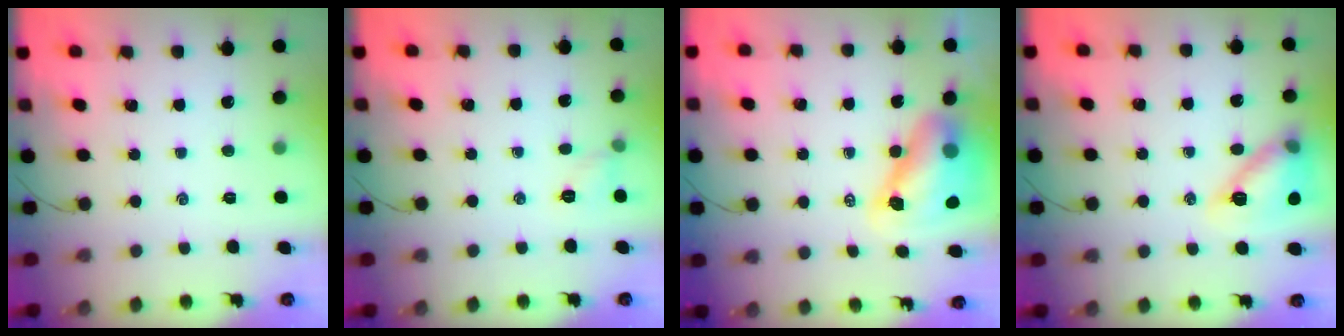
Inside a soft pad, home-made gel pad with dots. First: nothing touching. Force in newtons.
{"total": 4.9, "press": 4.7, "slide": 1.4}
{"total": 11.3, "press": 10.9, "slide": 2.7}
{"total": 13.4, "press": 13.3, "slide": 1.8}